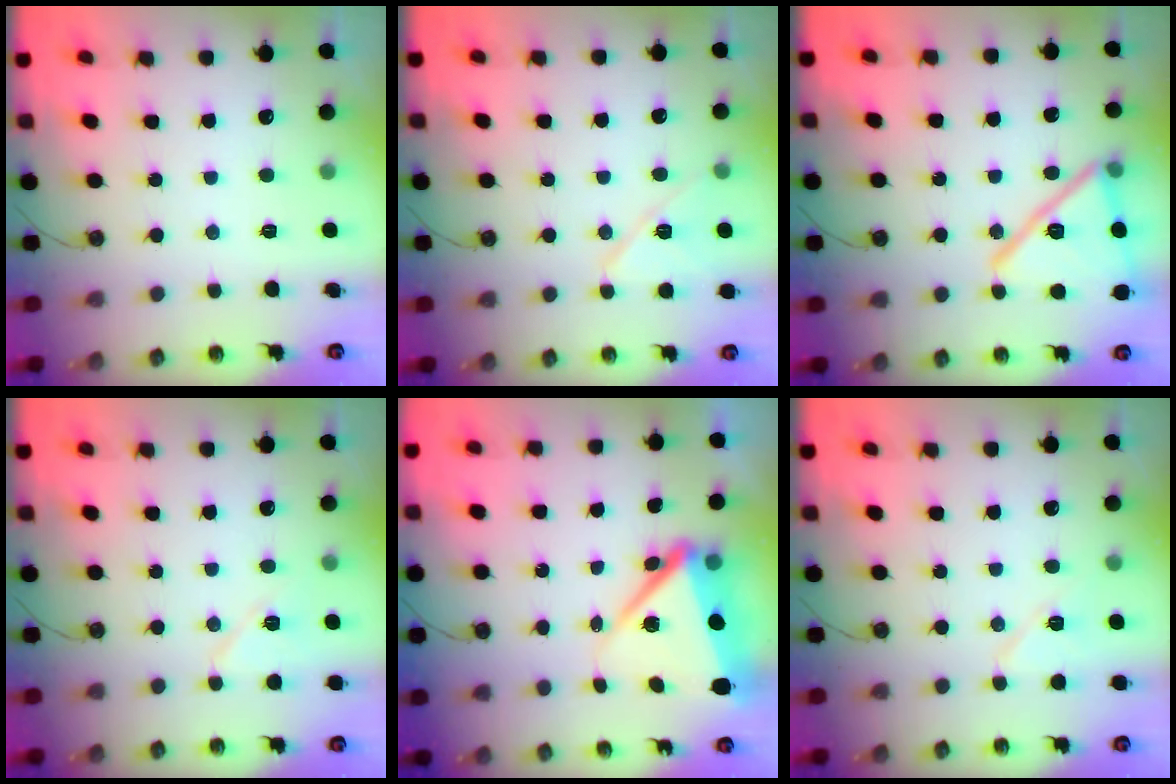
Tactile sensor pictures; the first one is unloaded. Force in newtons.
{"total": 9.9, "press": 9.9, "slide": 0.9}
{"total": 21.2, "press": 18.4, "slide": 10.5}
{"total": 7.5, "press": 7.3, "slide": 1.8}
{"total": 10.8, "press": 10.7, "slide": 1.4}
{"total": 6.8, "press": 6.8, "slide": 0.5}